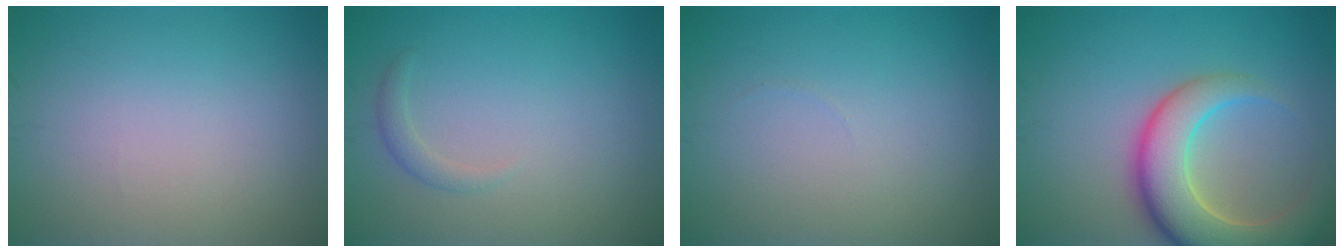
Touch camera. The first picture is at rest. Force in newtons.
{"total": 1.1, "press": 1.1, "slide": 0.0}
{"total": 0.0}
{"total": 8.4, "press": 8.3, "slide": 0.9}